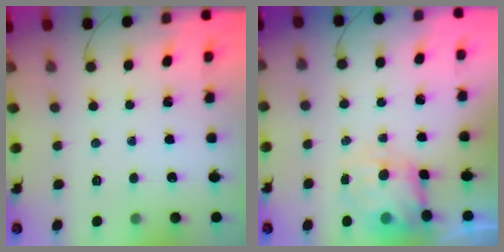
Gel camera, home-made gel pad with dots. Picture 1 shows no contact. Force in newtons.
{"total": 6.9, "press": 6.7, "slide": 1.3}